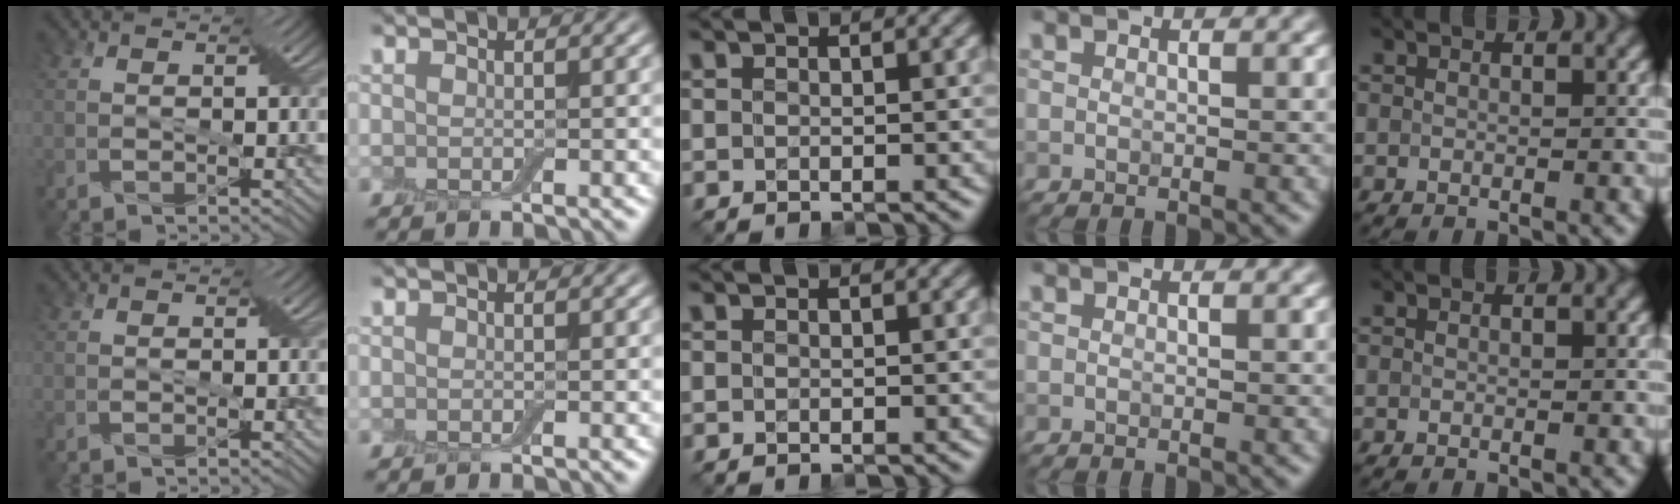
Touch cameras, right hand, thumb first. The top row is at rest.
{}